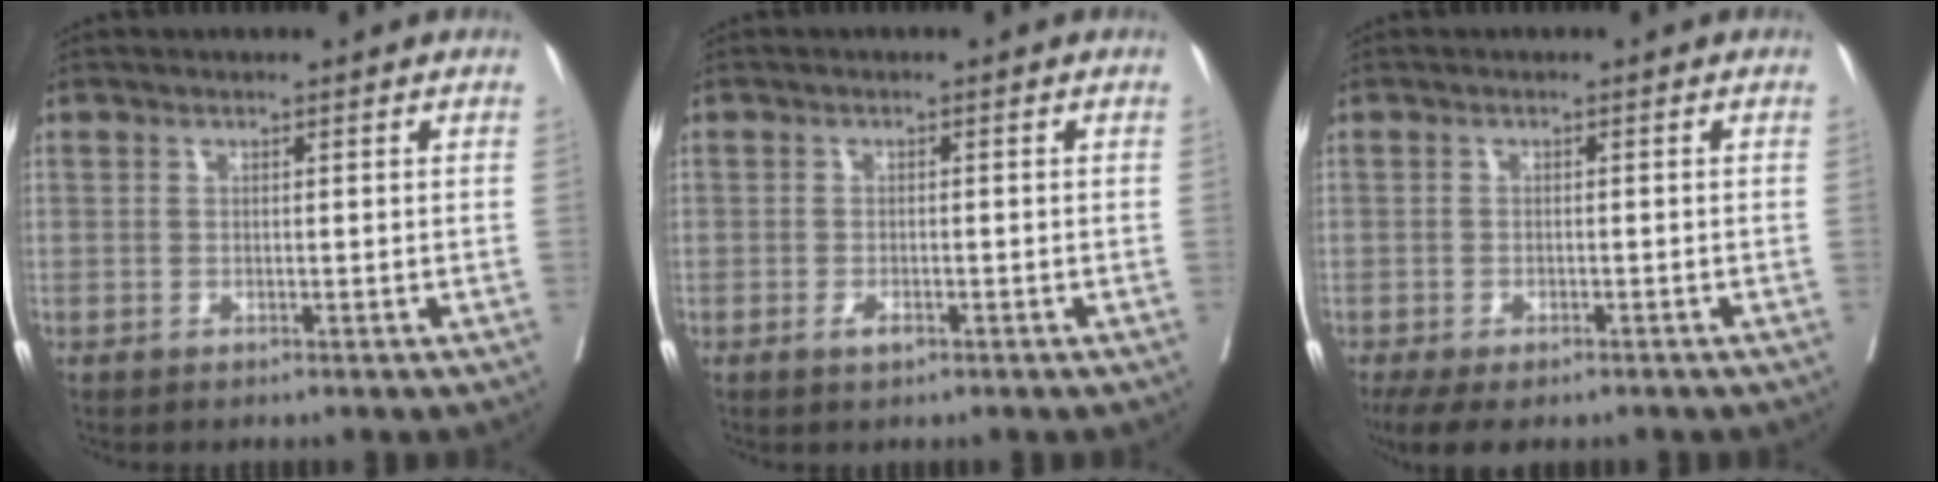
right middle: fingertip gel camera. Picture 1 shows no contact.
{"total": 1.6, "force": [-0.9, 0.6, 1.1], "torque": [-0.018, 0.001, -0.013]}
{"total": 7.6, "force": [-5.4, 3.2, 4.3], "torque": [-0.077, -0.013, -0.082]}